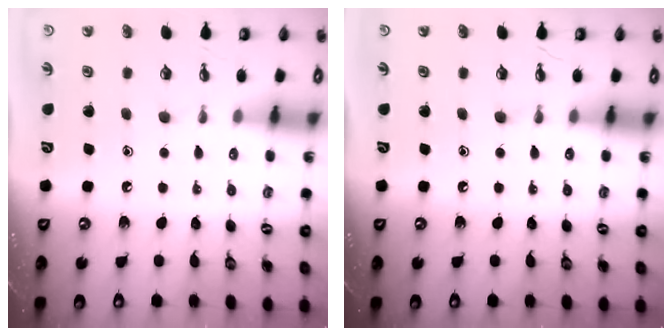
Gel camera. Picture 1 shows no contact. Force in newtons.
{"total": 0.0}